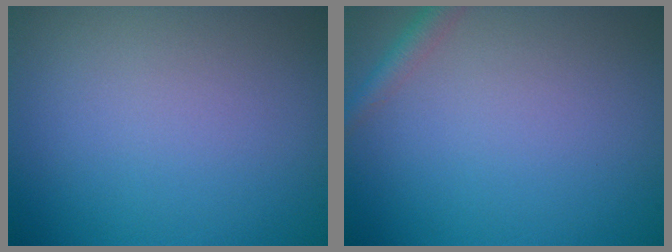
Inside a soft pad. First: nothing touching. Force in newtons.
{"total": 1.6, "press": 1.6, "slide": 0.1}